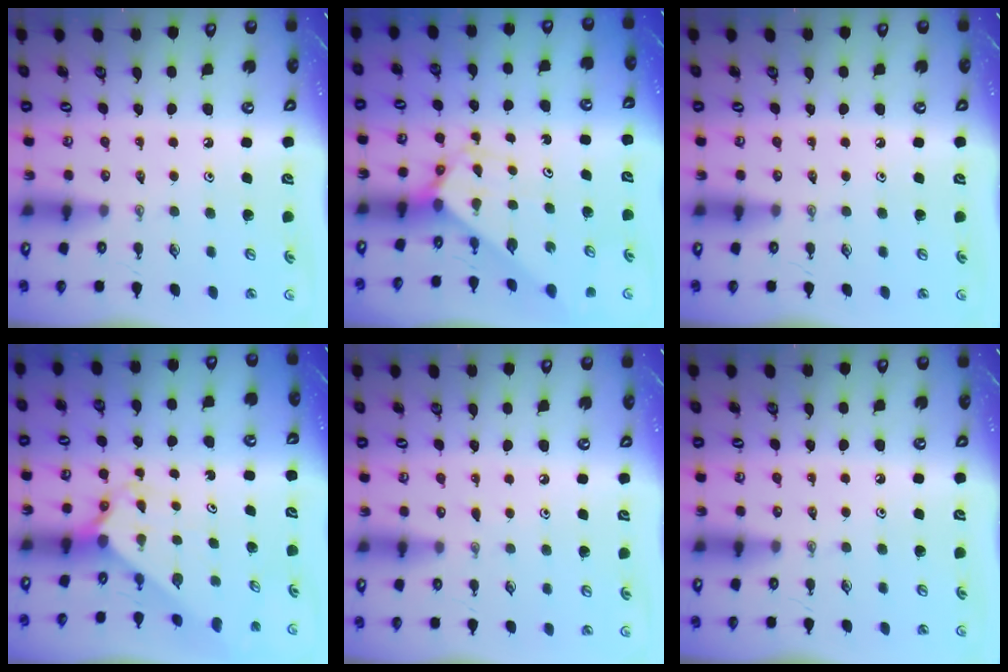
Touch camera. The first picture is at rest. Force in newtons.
{"total": 2.6, "press": 2.6, "slide": 0.2}
{"total": 0.0}
{"total": 2.4, "press": 2.4, "slide": 0.3}
{"total": 3.2, "press": 3.2, "slide": 0.4}
{"total": 0.0}